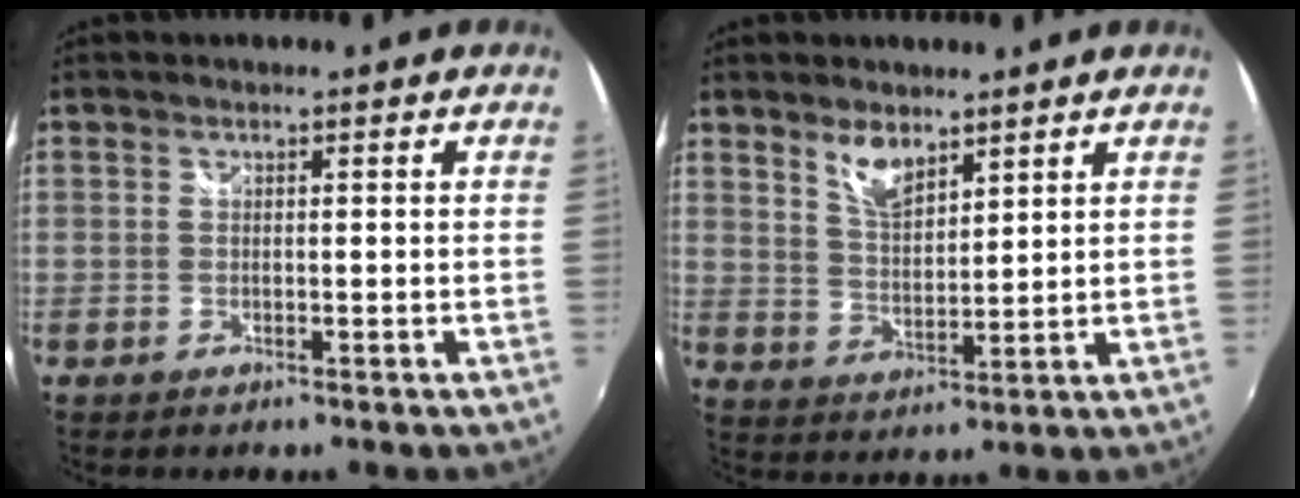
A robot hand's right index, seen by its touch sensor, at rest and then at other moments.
{"total": 5.7, "force": [4.2, 2.2, 3.2], "torque": [-0.054, -0.001, 0.082]}